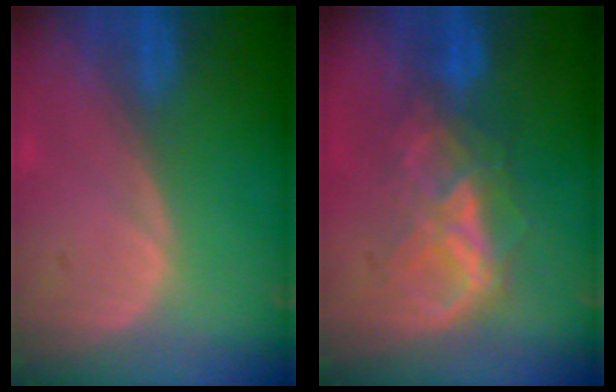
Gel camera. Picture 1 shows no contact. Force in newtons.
{"total": 6.4, "press": 6.4, "slide": 0.7}